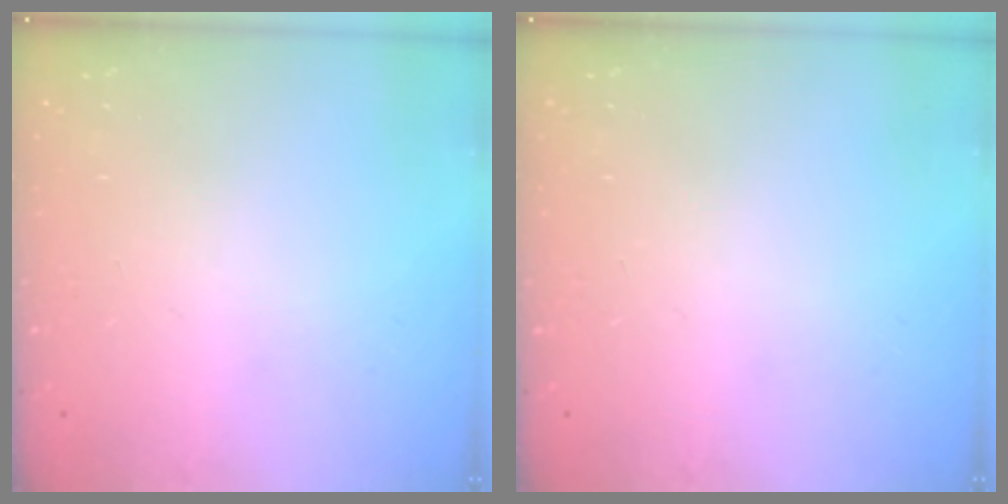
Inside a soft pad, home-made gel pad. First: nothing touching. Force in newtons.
{"total": 0.0}